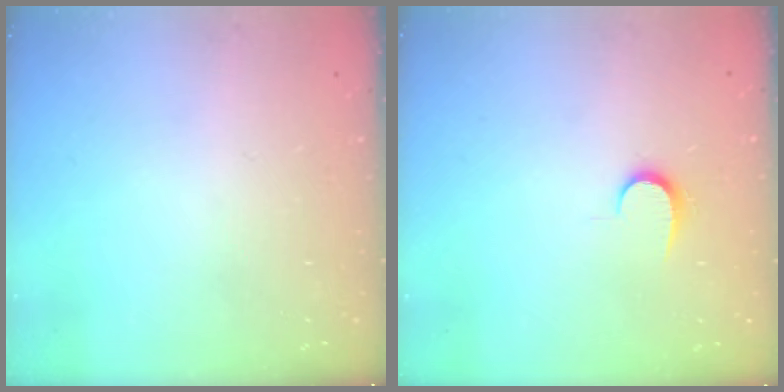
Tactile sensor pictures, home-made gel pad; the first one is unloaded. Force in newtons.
{"total": 6.8, "press": 6.7, "slide": 0.6}